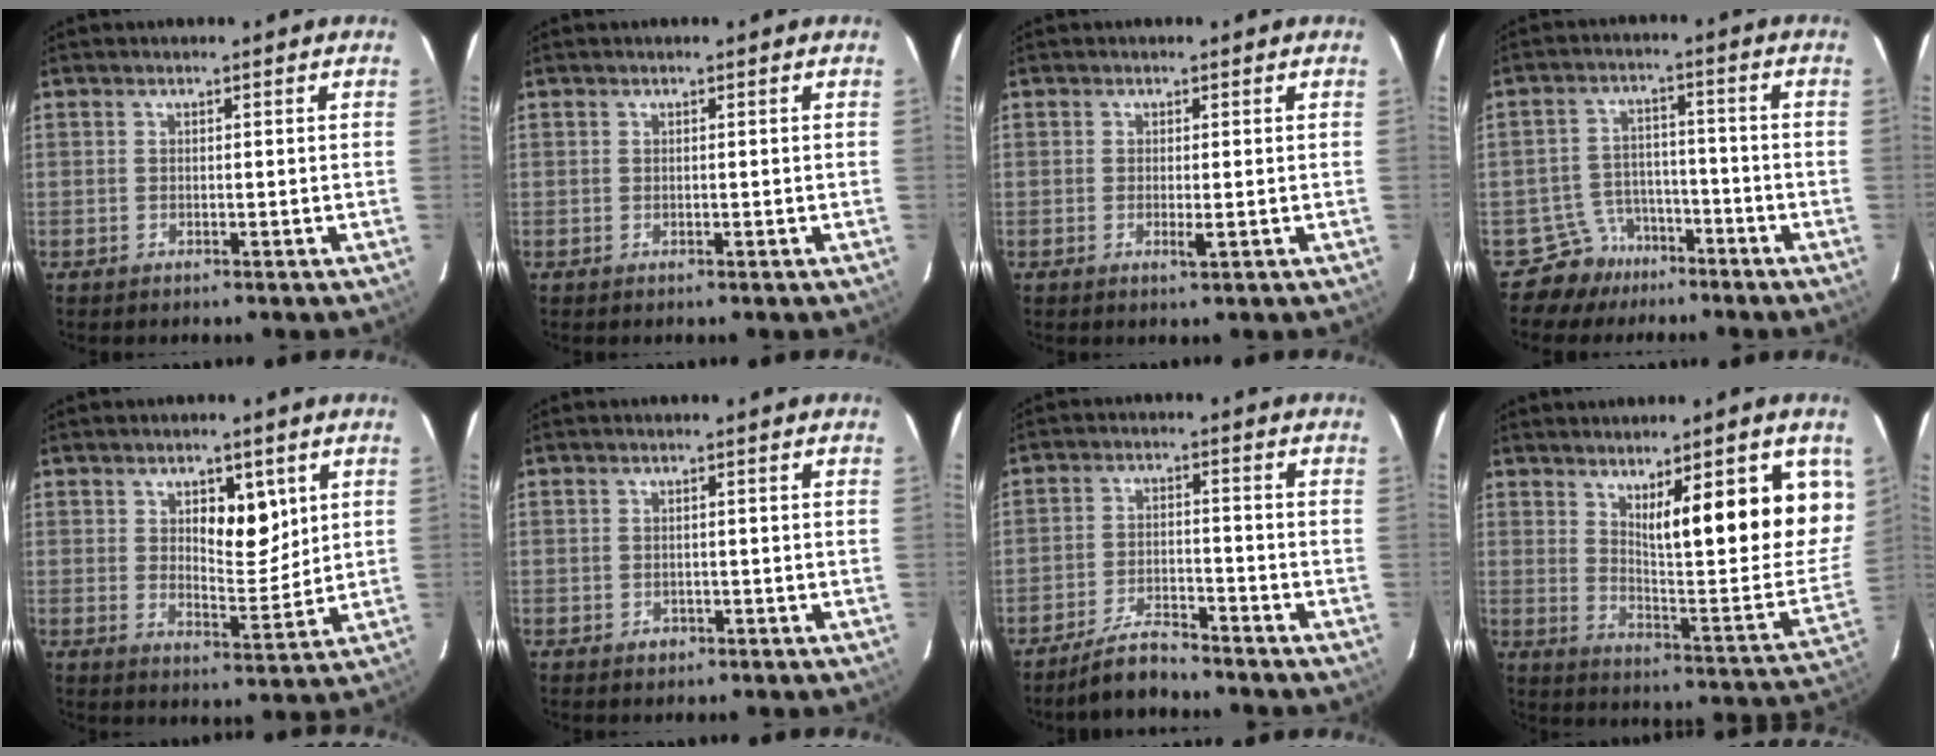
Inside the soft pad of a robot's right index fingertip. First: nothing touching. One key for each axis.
{"total": 0.0}
{"total": 1.1, "fx": -0.2, "fy": 0.0, "fz": 1.1, "tx": -0.019, "ty": -0.003, "tz": -0.001}
{"total": 6.1, "fx": -4.4, "fy": 4.3, "fz": -0.6, "tx": 0.012, "ty": 0.019, "tz": -0.073}
{"total": 6.9, "fx": 2.8, "fy": 3.1, "fz": 5.5, "tx": -0.081, "ty": -0.003, "tz": 0.048}
{"total": 1.1, "fx": -0.6, "fy": 0.9, "fz": 0.2, "tx": -0.002, "ty": 0.003, "tz": -0.006}
{"total": 5.2, "fx": -4.9, "fy": 1.0, "fz": 1.5, "tx": -0.029, "ty": -0.010, "tz": -0.089}
{"total": 19.1, "fx": 8.2, "fy": 2.8, "fz": 17.0, "tx": -0.208, "ty": -0.024, "tz": 0.124}